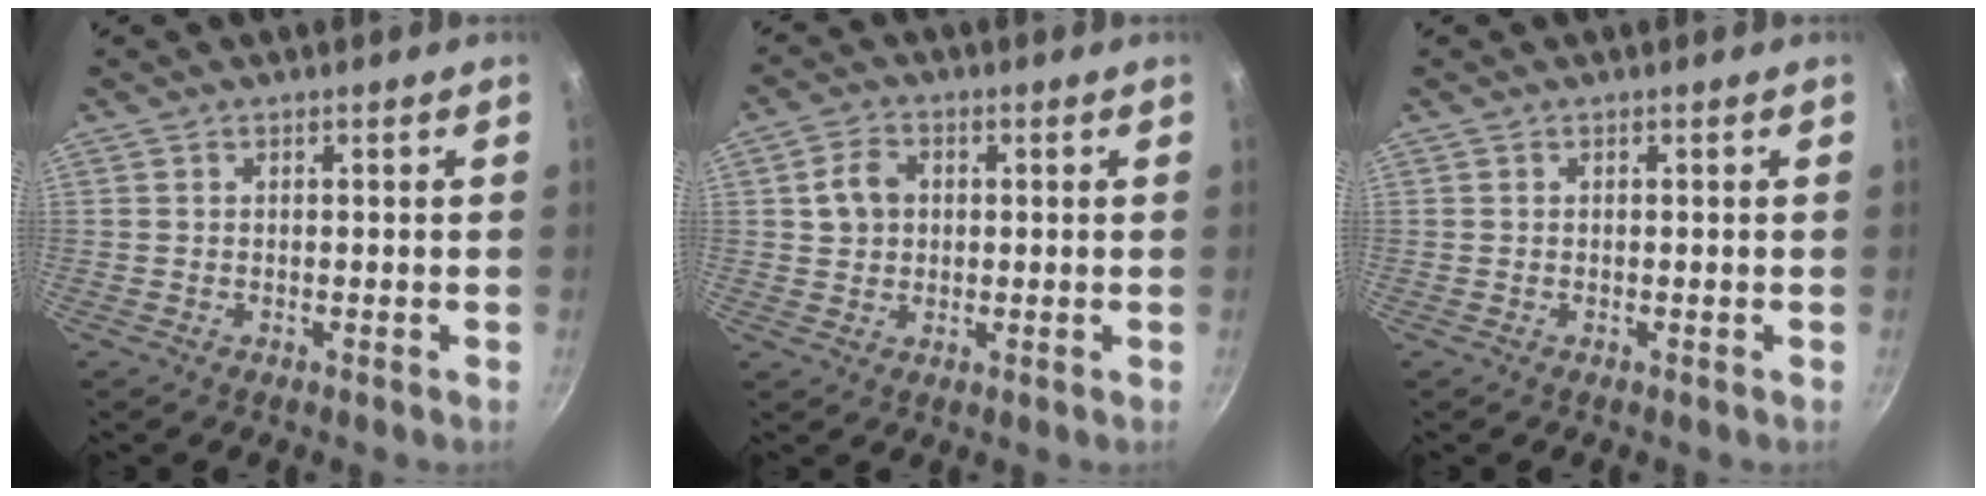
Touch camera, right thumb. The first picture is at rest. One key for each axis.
{"total": 5.4, "fx": 0.9, "fy": 4.4, "fz": 3.0, "tx": -0.039, "ty": 0.012, "tz": 0.011}
{"total": 0.0}